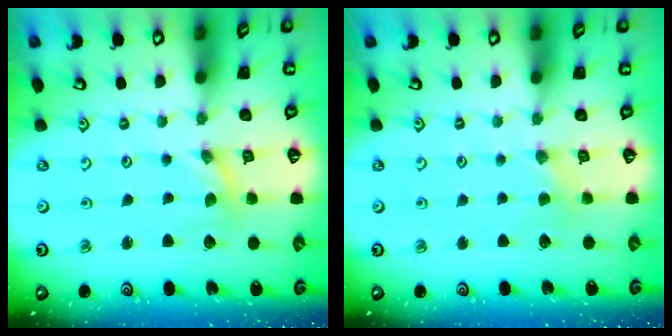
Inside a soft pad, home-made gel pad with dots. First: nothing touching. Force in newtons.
{"total": 2.0, "press": 2.0, "slide": 0.4}